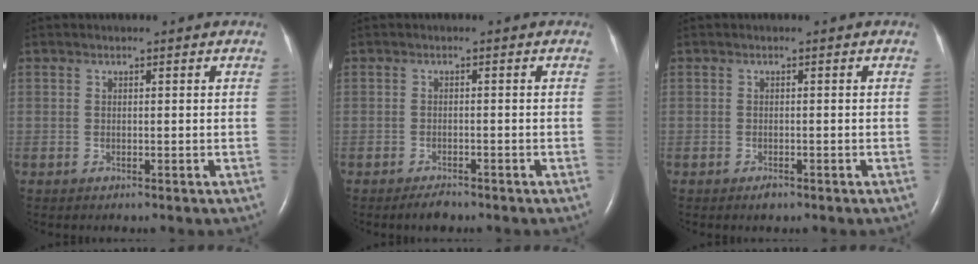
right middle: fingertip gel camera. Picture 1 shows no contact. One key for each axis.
{"total": 2.1, "fx": -1.7, "fy": 0.6, "fz": 1.0, "tx": -0.025, "ty": -0.003, "tz": -0.025}
{"total": 1.0, "fx": -0.7, "fy": 0.4, "fz": 0.6, "tx": -0.012, "ty": -0.001, "tz": -0.009}